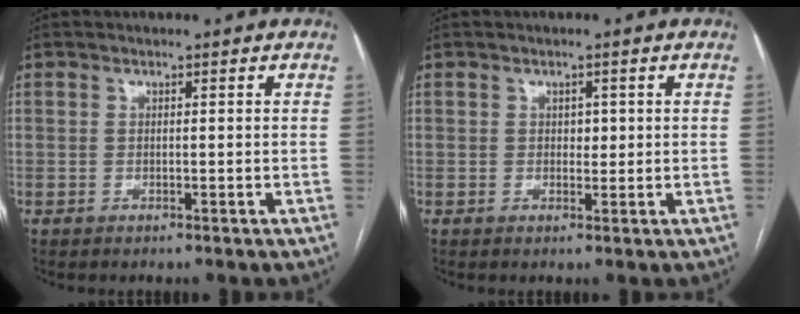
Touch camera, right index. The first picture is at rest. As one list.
[{"total": 1.4, "force": [0.2, 1.0, 1.0], "torque": [-0.009, 0.001, 0.003]}]